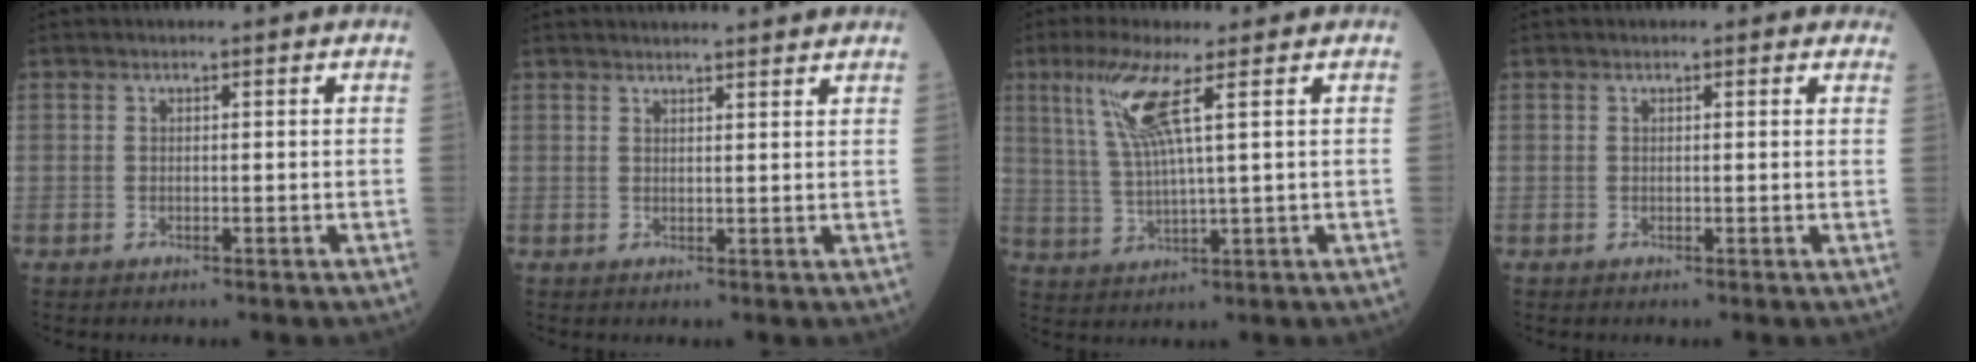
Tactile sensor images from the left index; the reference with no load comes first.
{"total": 9.8, "force": [9.2, 0.6, 3.2], "torque": [-0.038, 0.028, 0.102]}
{"total": 7.5, "force": [3.2, -0.4, 6.8], "torque": [-0.149, -0.001, 0.069]}
{"total": 1.0, "force": [0.8, 0.6, 0.2], "torque": [-0.001, 0.000, -0.003]}